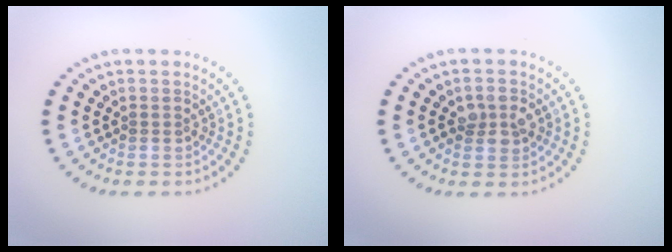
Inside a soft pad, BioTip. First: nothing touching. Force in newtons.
{"total": 2.5, "press": 2.5, "slide": 0.1}